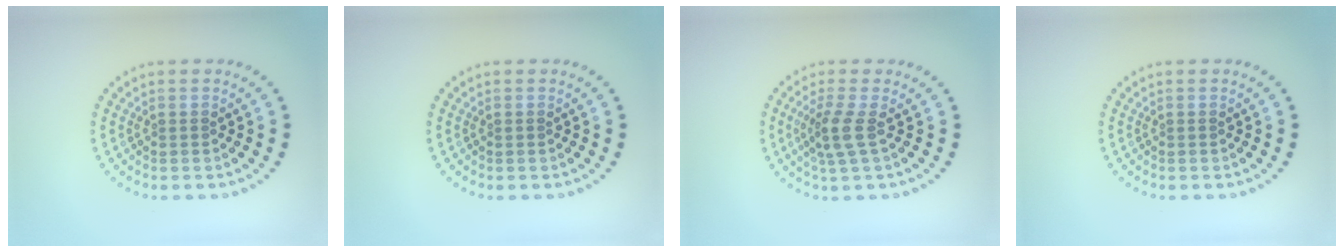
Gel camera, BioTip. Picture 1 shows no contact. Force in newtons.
{"total": 0.0}
{"total": 2.6, "press": 2.0, "slide": 1.6}
{"total": 0.0}